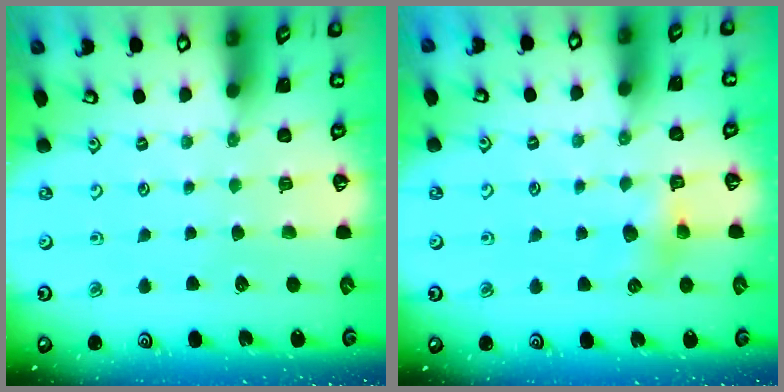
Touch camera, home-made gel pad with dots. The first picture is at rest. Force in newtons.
{"total": 5.5, "press": 5.5, "slide": 0.5}